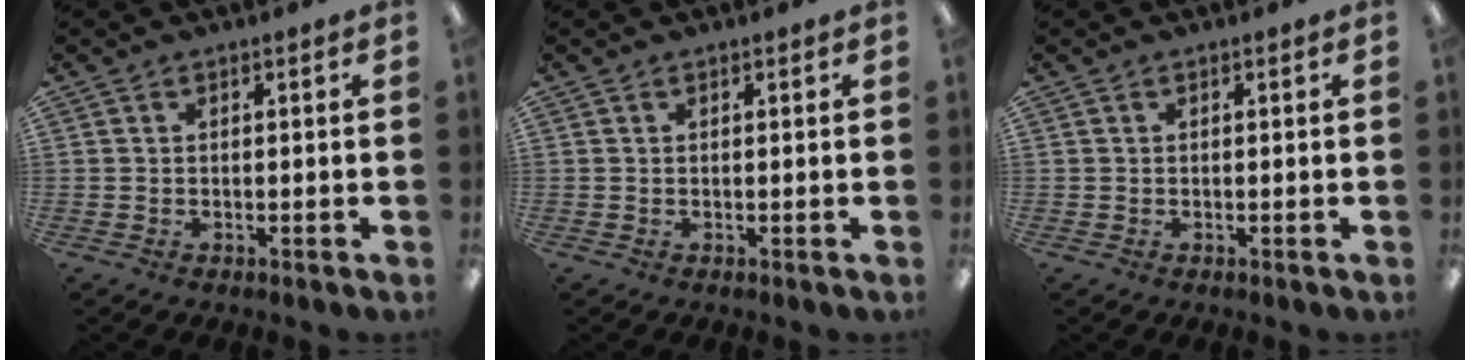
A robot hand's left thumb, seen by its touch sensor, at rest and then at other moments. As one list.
[{"total": 0.0}, {"total": 0.0}]